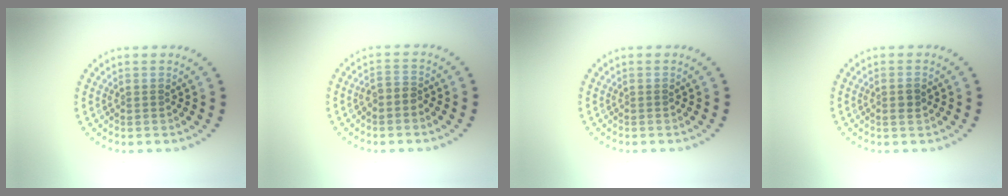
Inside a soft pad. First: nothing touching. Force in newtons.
{"total": 1.5, "press": 1.2, "slide": 0.9}
{"total": 0.0}
{"total": 1.2, "press": 1.1, "slide": 0.3}